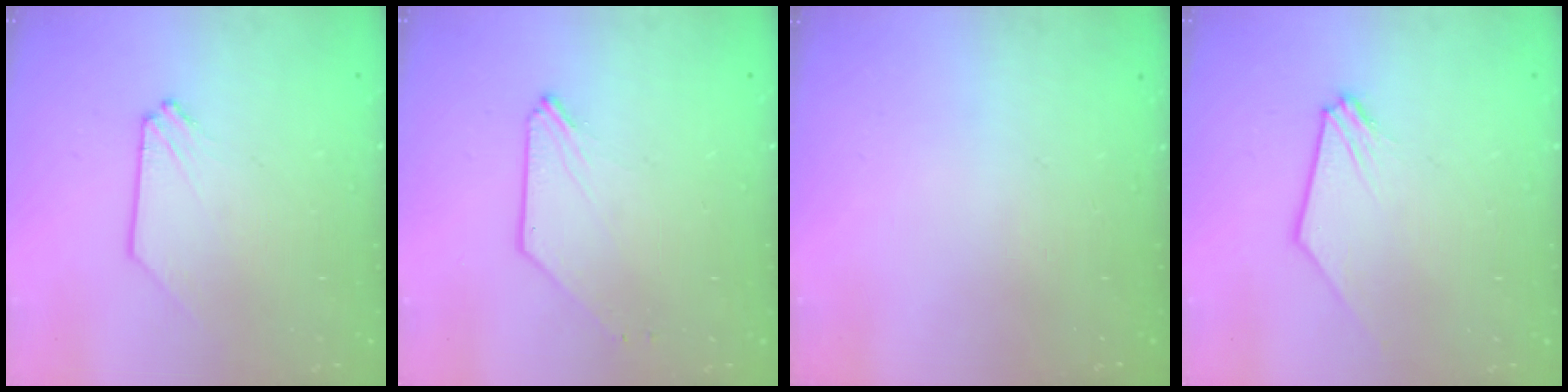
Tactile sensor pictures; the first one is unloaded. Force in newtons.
{"total": 0.0}
{"total": 0.0}
{"total": 0.9, "press": 0.9, "slide": 0.1}